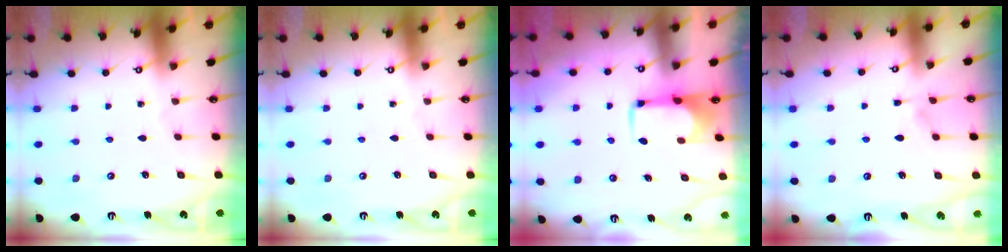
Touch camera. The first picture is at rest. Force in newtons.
{"total": 0.0}
{"total": 1.9, "press": 1.9, "slide": 0.4}
{"total": 5.9, "press": 5.8, "slide": 0.7}